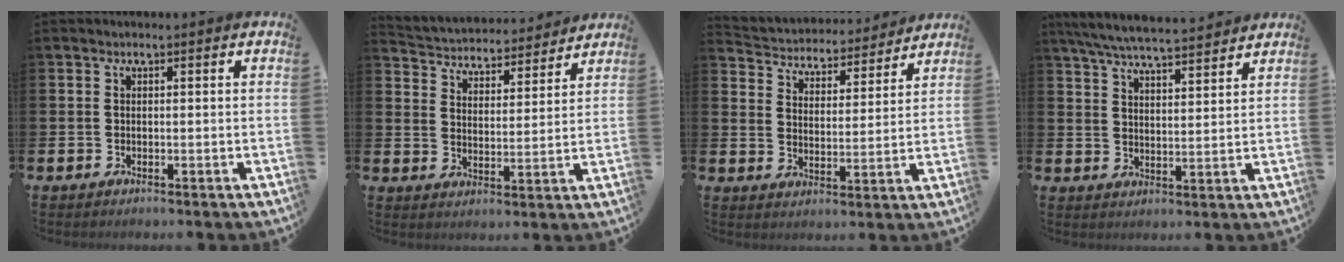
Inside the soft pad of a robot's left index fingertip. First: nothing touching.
{"total": 4.1, "force": [3.9, 1.4, 0.0], "torque": [-0.030, -0.038, 0.063]}
{"total": 4.1, "force": [3.8, 1.4, -0.1], "torque": [-0.030, -0.040, 0.060]}
{"total": 6.4, "force": [6.1, 0.3, 1.8], "torque": [-0.059, -0.033, 0.110]}